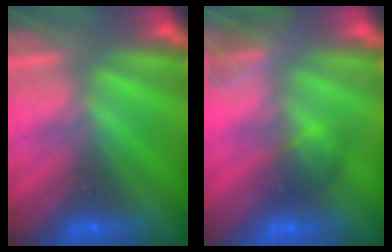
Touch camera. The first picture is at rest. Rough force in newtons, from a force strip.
{"total": 3.7}